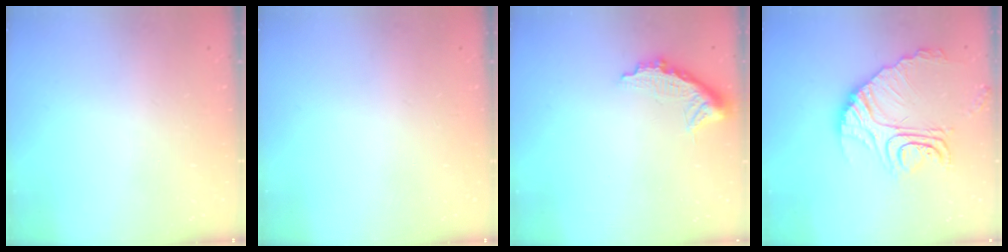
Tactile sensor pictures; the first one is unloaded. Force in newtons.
{"total": 0.0}
{"total": 9.5, "press": 9.5, "slide": 0.5}
{"total": 18.0, "press": 17.9, "slide": 1.5}